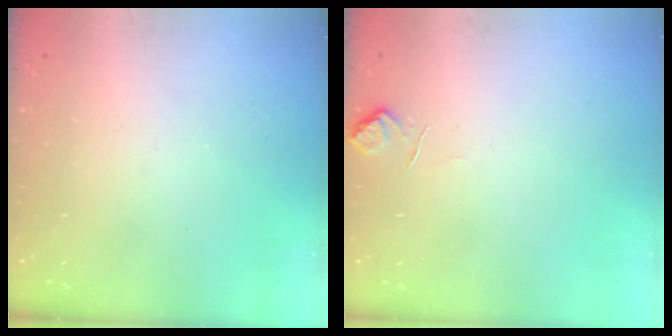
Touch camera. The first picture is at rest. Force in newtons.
{"total": 1.6, "press": 1.2, "slide": 0.9}